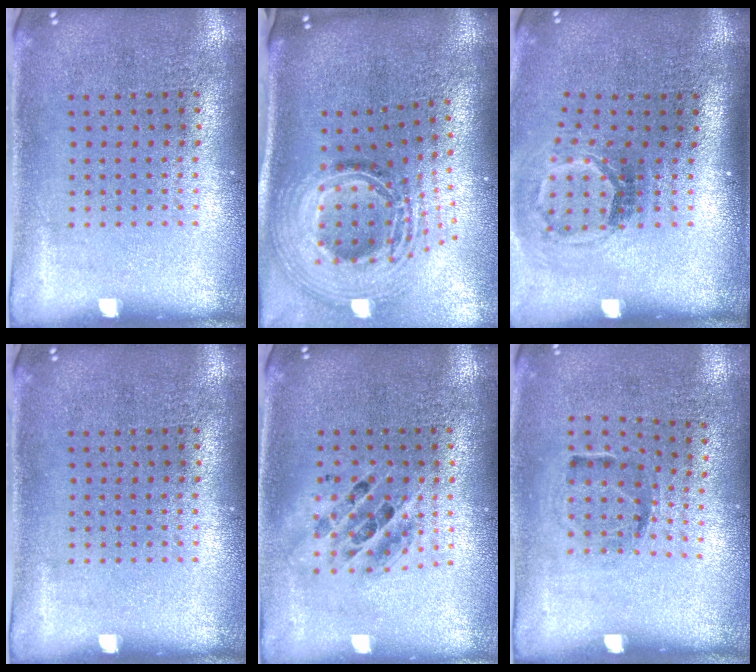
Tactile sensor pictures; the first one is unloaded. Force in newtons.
{"total": 2.9, "press": 2.0, "slide": 2.1}
{"total": 1.9, "press": 1.2, "slide": 1.4}
{"total": 0.0}
{"total": 1.3, "press": 1.1, "slide": 0.7}
{"total": 1.1, "press": 0.8, "slide": 0.8}